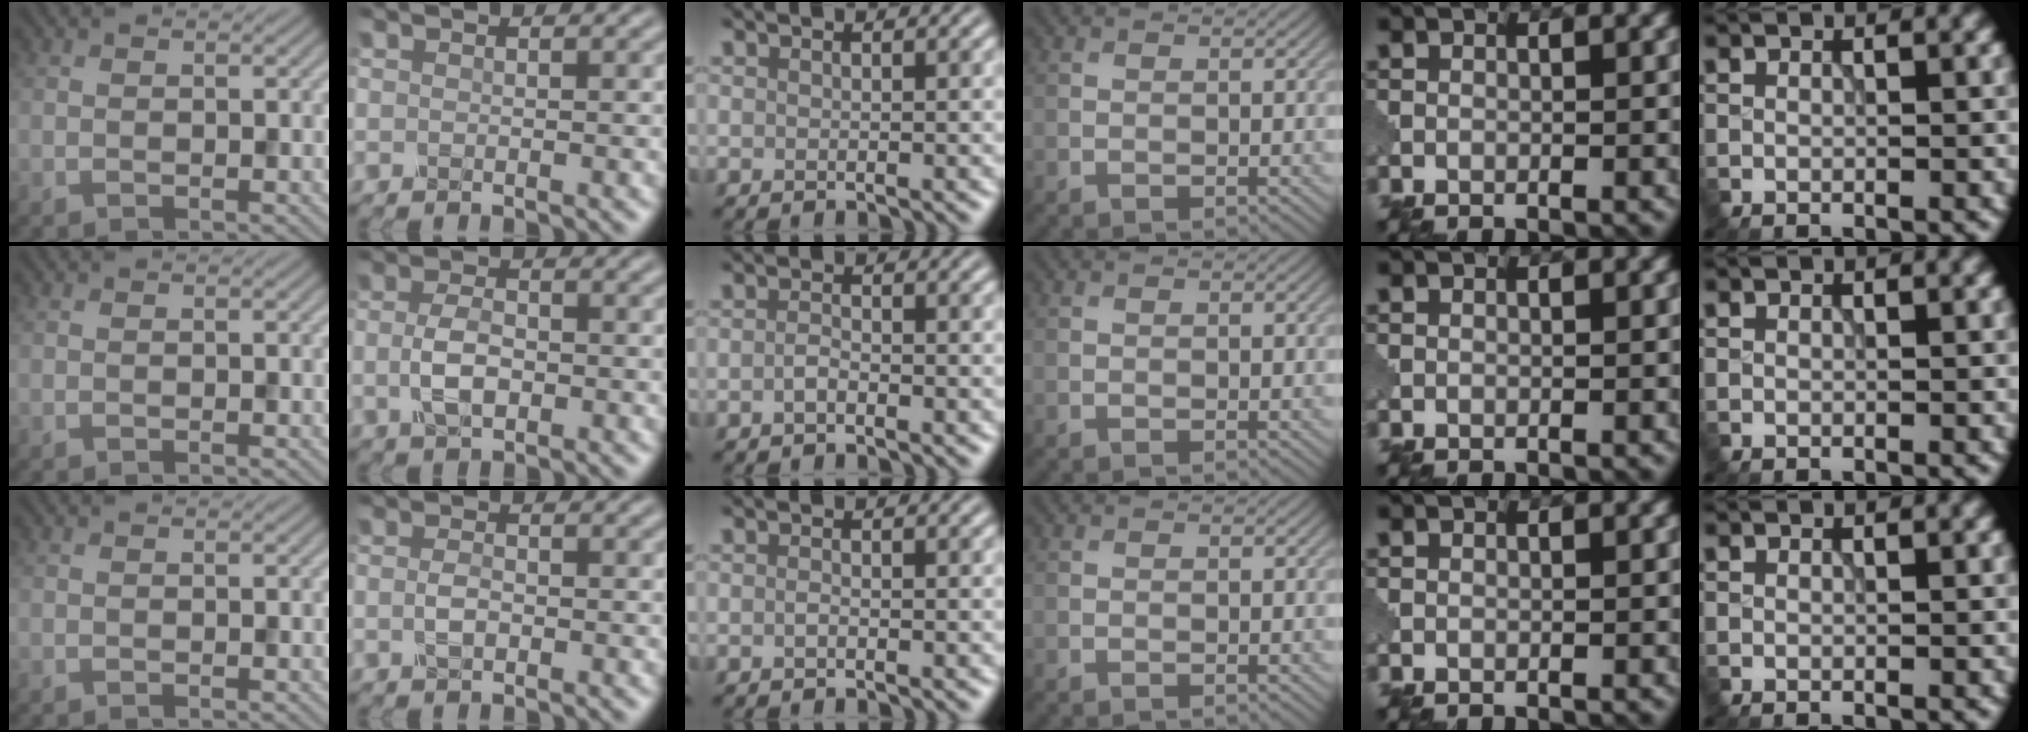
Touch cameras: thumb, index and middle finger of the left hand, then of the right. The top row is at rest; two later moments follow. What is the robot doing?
{"motion": "close", "object": "eyeshadow palette"}